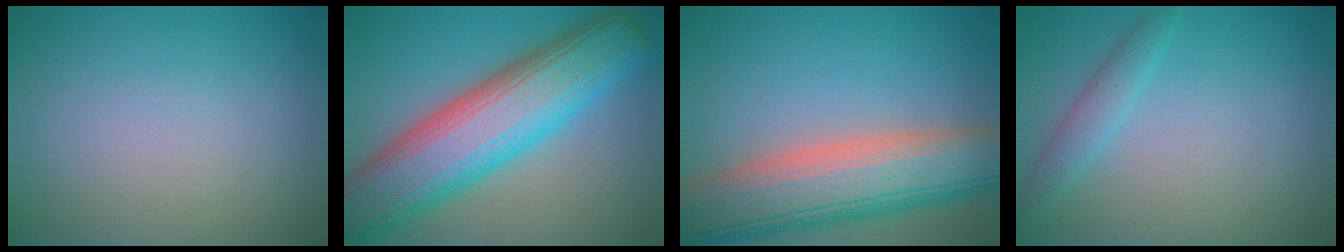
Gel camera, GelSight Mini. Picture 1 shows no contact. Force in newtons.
{"total": 12.3, "press": 12.3, "slide": 0.3}
{"total": 10.9, "press": 10.9, "slide": 0.9}
{"total": 2.0, "press": 2.0, "slide": 0.1}